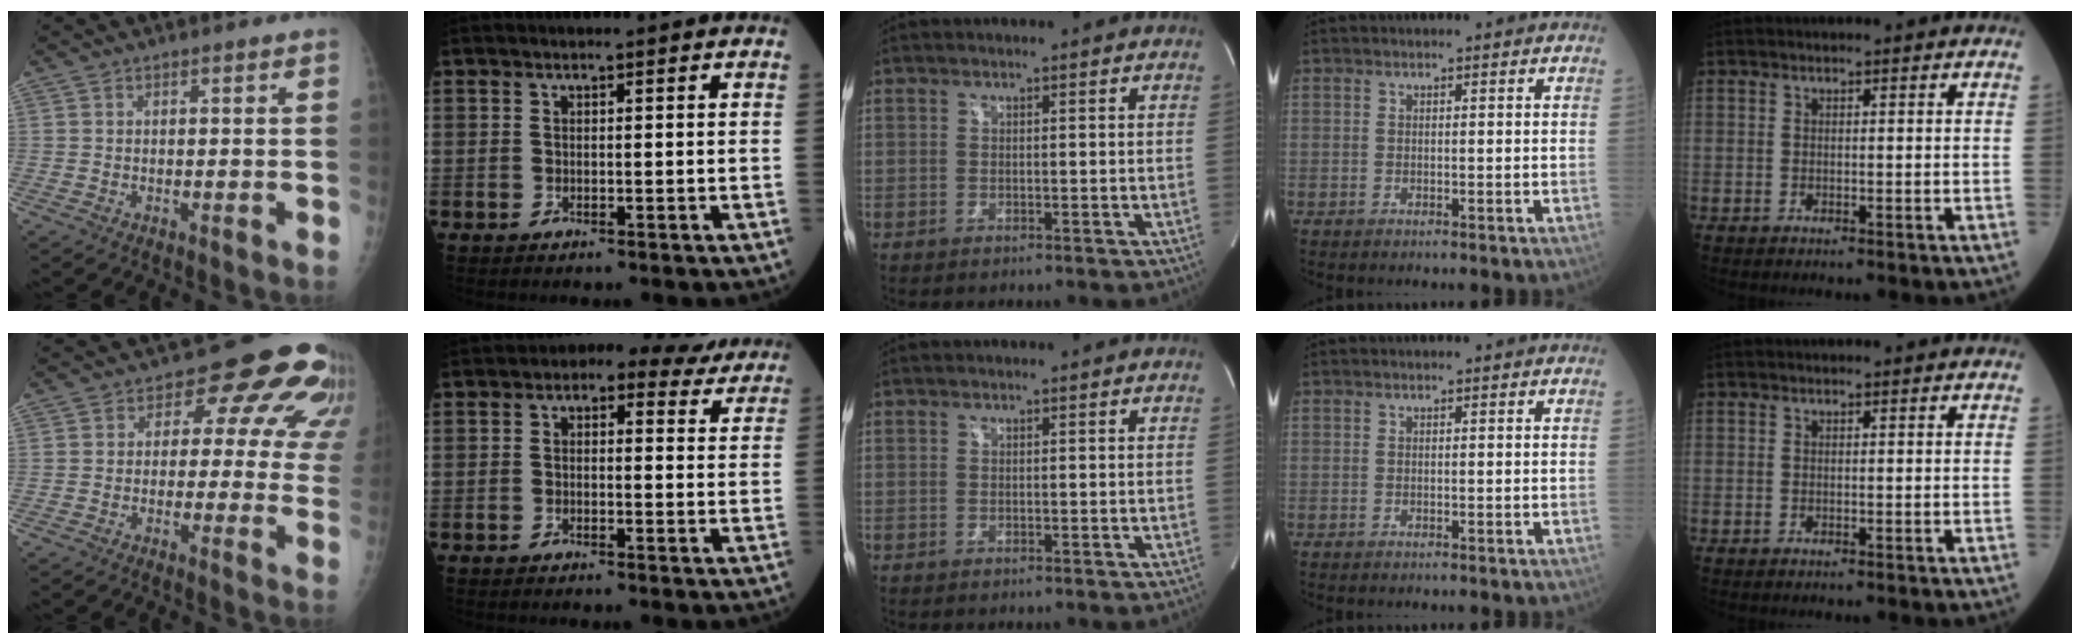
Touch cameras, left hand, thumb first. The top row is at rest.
{"thumb": {"total": 14.6, "force": [5.2, 8.9, 10.3], "torque": [-0.071, 0.006, 0.038]}, "index": {"total": 7.4, "force": [5.3, 3.7, 3.7], "torque": [-0.041, 0.025, 0.055]}}